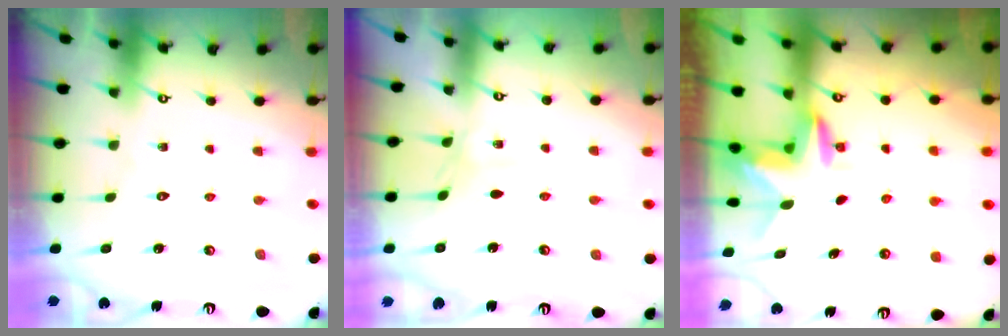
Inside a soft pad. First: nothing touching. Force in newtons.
{"total": 3.7, "press": 3.6, "slide": 0.4}
{"total": 3.0, "press": 3.0, "slide": 0.2}